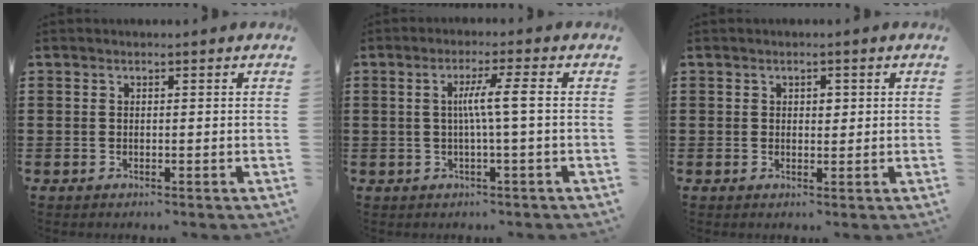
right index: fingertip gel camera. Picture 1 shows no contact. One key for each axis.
{"total": 4.6, "fx": -0.1, "fy": -0.3, "fz": 4.6, "tx": -0.086, "ty": -0.004, "tz": -0.008}
{"total": 1.1, "fx": 0.3, "fy": 0.8, "fz": 0.8, "tx": -0.007, "ty": 0.003, "tz": 0.004}